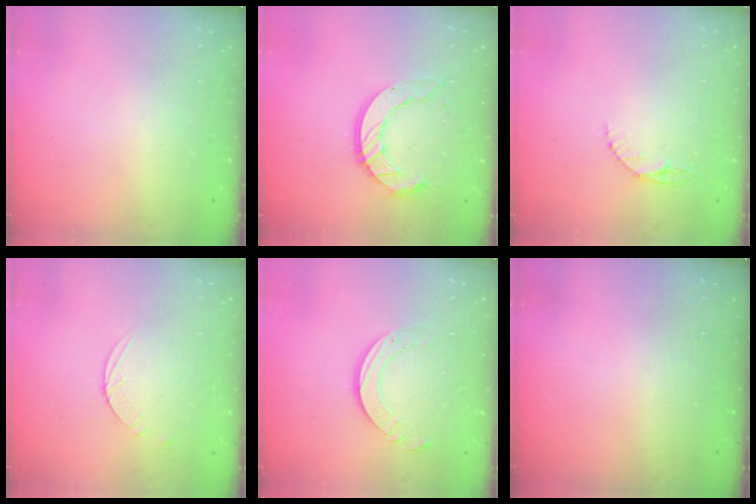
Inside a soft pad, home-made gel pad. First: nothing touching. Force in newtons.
{"total": 11.2, "press": 11.1, "slide": 0.9}
{"total": 4.7, "press": 4.7, "slide": 0.6}
{"total": 3.6, "press": 3.6, "slide": 0.5}
{"total": 8.8, "press": 8.7, "slide": 0.9}
{"total": 0.0}